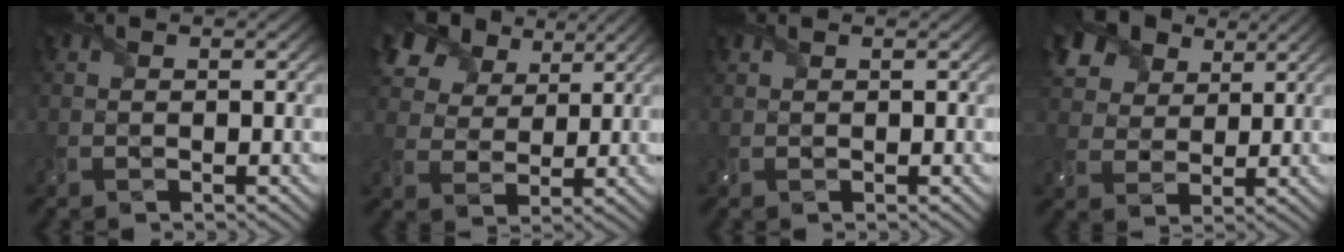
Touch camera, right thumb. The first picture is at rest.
{"total": 11.7, "force": [7.3, 7.1, 5.8], "torque": [-0.164, 0.021, 0.127]}
{"total": 0.6, "force": [0.6, 0.2, 0.2], "torque": [-0.010, 0.002, 0.015]}
{"total": 10.8, "force": [6.5, 7.0, 5.0], "torque": [-0.156, 0.014, 0.119]}